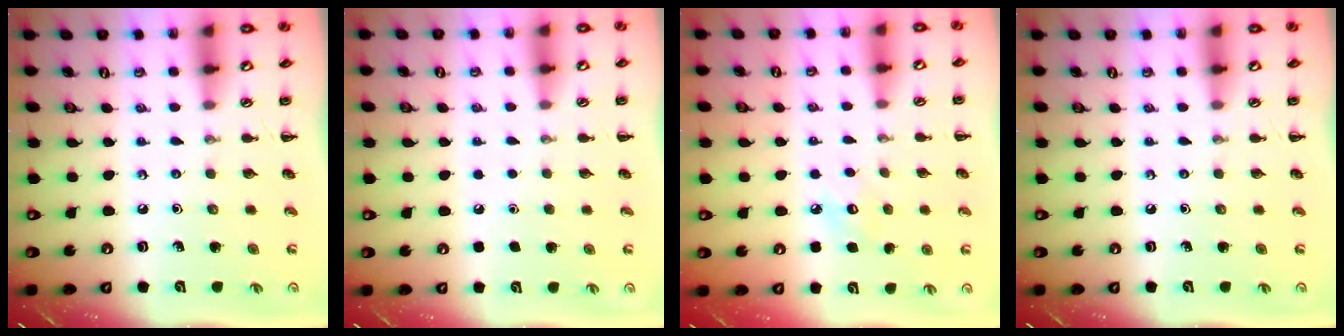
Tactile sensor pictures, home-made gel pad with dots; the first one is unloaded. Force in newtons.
{"total": 1.8, "press": 1.7, "slide": 0.1}
{"total": 7.3, "press": 7.1, "slide": 1.7}
{"total": 0.0}